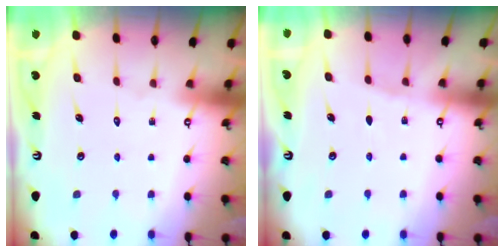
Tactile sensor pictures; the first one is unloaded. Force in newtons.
{"total": 3.0, "press": 2.9, "slide": 0.4}